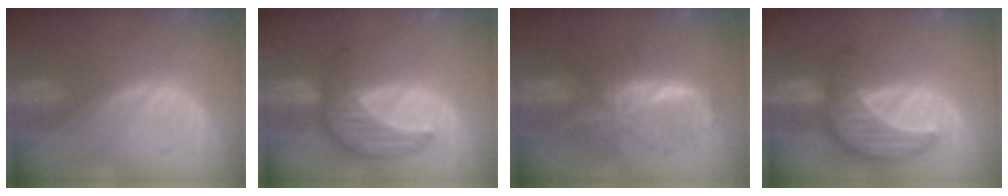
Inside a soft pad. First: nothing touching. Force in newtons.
{"total": 7.7, "press": 7.7, "slide": 0.4}
{"total": 8.1, "press": 8.1, "slide": 0.3}
{"total": 9.4, "press": 9.3, "slide": 0.9}